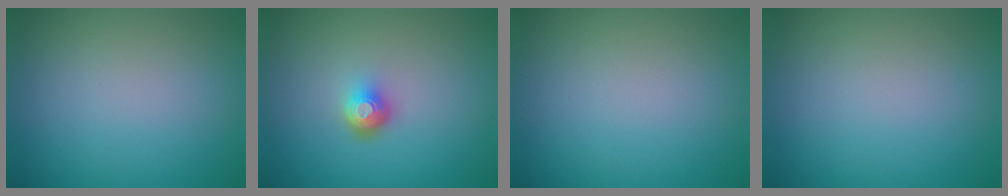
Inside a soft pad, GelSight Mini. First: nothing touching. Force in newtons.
{"total": 2.0, "press": 1.4, "slide": 1.4}
{"total": 0.0}
{"total": 0.0}